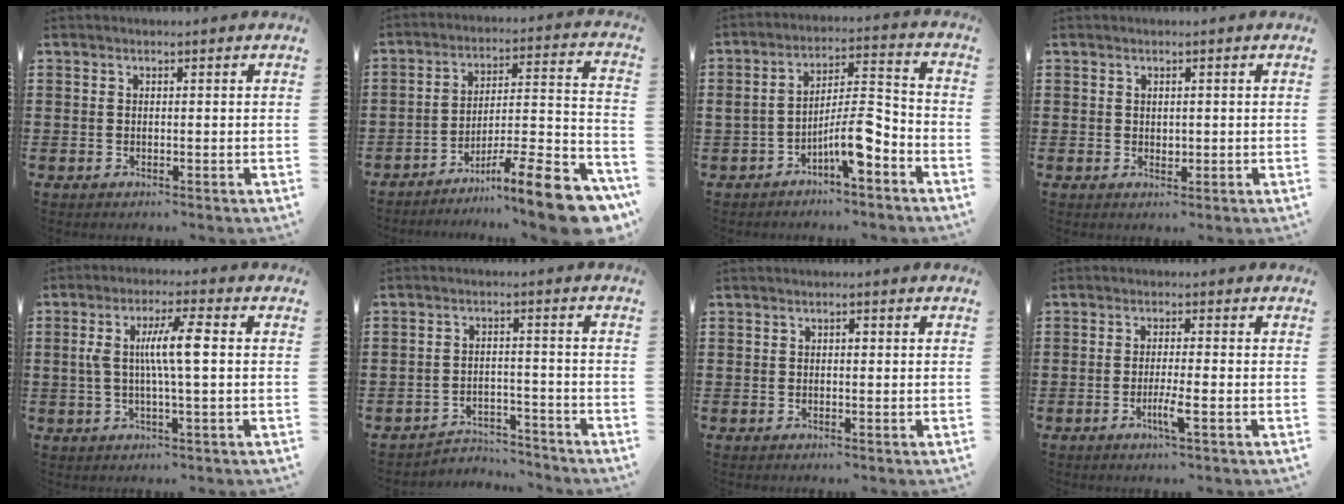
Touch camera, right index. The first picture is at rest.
{"total": 12.2, "force": [-9.2, 0.7, 8.0], "torque": [-0.102, 0.020, -0.171]}
{"total": 9.0, "force": [-4.9, 2.5, 7.1], "torque": [-0.128, 0.009, -0.090]}
{"total": 1.0, "force": [0.2, 0.8, 0.5], "torque": [-0.011, 0.006, 0.004]}
{"total": 7.4, "force": [0.5, 0.9, 7.3], "torque": [-0.144, -0.002, 0.000]}
{"total": 3.9, "force": [-3.8, 0.8, 0.3], "torque": [-0.010, 0.006, -0.079]}
{"total": 0.8, "force": [0.1, 0.4, 0.7], "torque": [-0.014, 0.003, 0.000]}
{"total": 3.7, "force": [-1.6, 0.0, 3.3], "torque": [-0.061, -0.011, -0.030]}